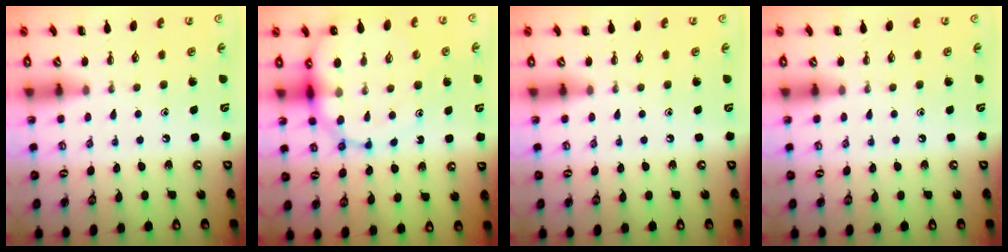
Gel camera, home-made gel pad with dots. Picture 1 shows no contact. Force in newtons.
{"total": 13.6, "press": 13.2, "slide": 3.1}
{"total": 0.0}
{"total": 0.0}